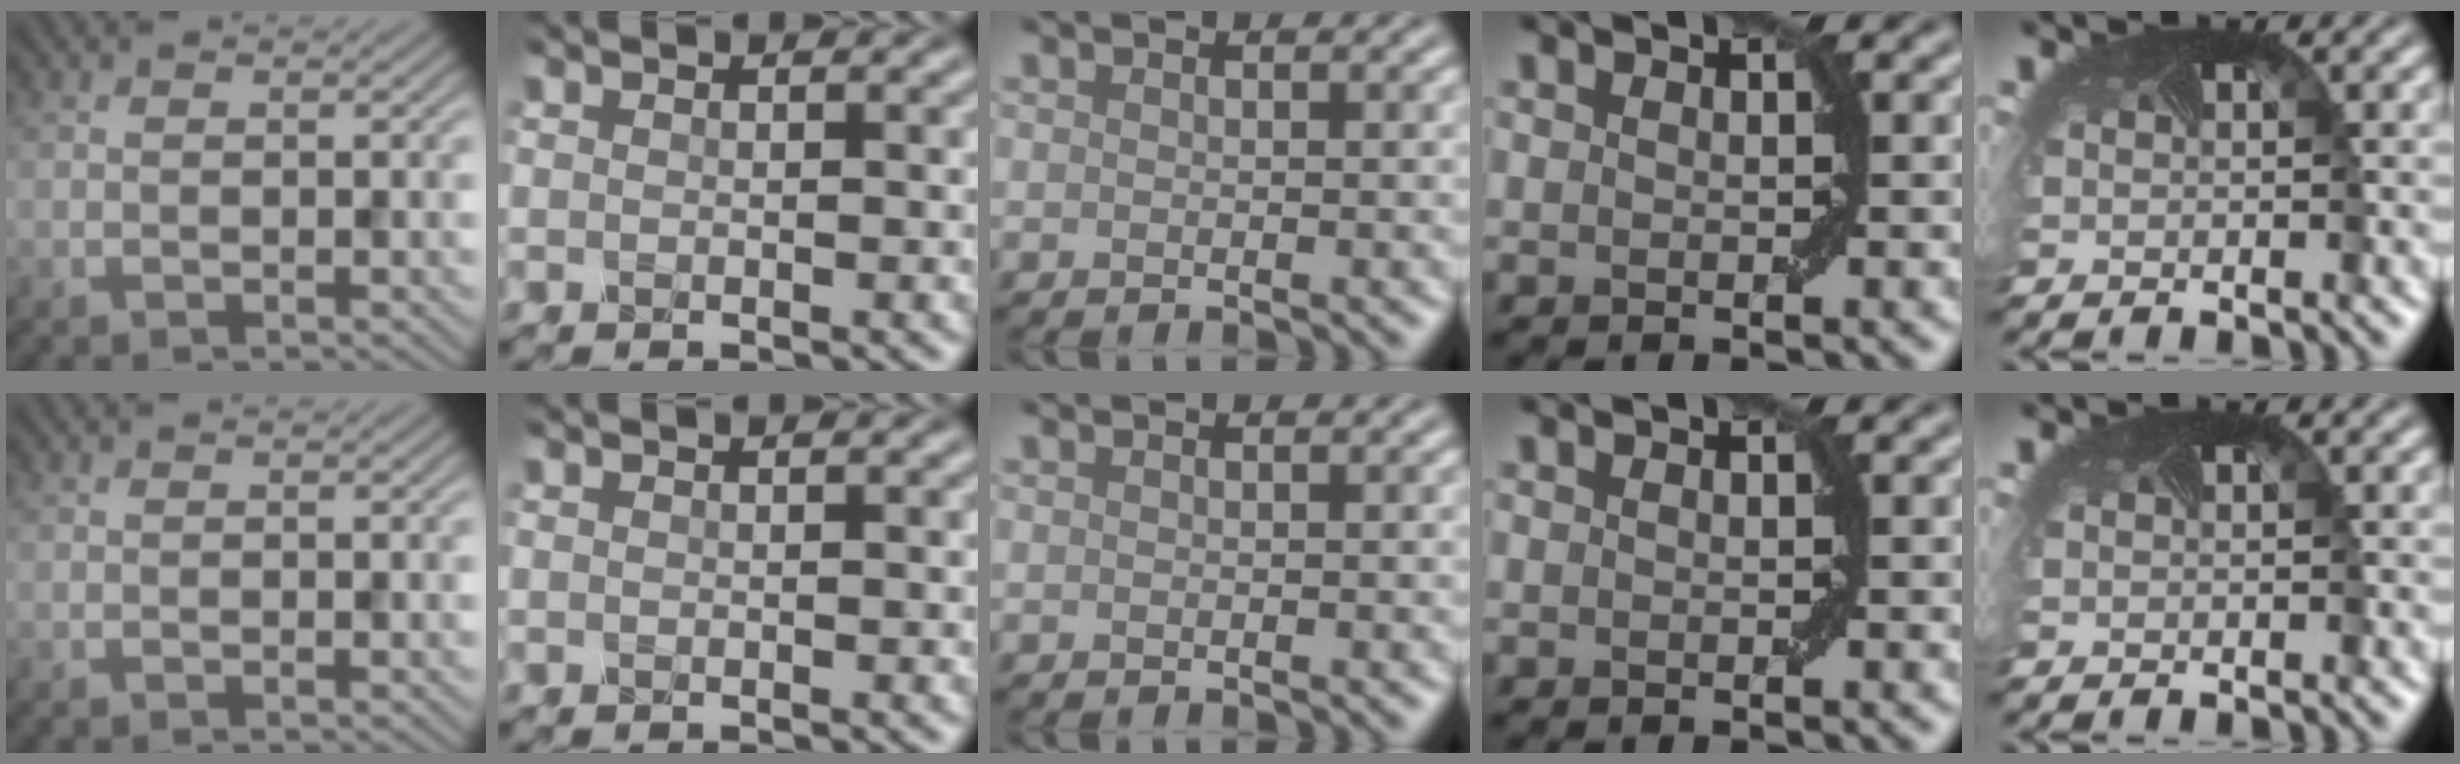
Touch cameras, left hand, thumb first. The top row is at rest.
{}